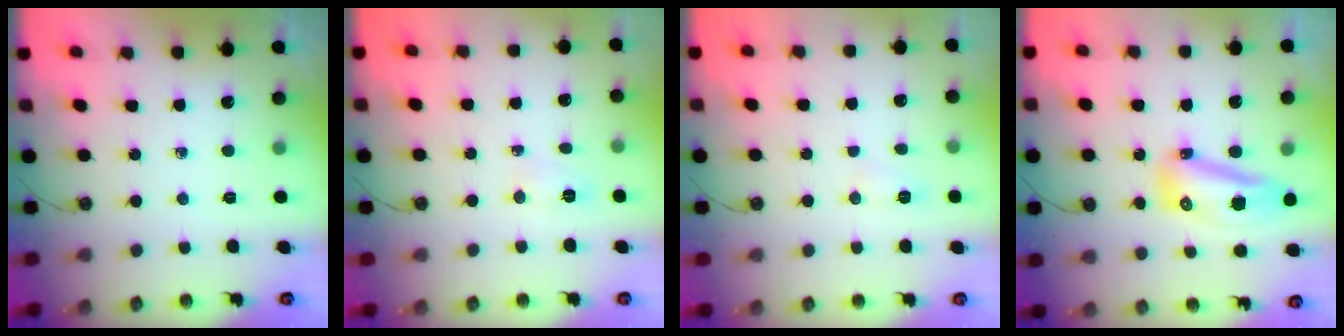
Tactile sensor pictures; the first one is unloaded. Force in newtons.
{"total": 4.5, "press": 4.5, "slide": 0.5}
{"total": 5.3, "press": 5.2, "slide": 0.6}
{"total": 11.2, "press": 11.1, "slide": 1.2}